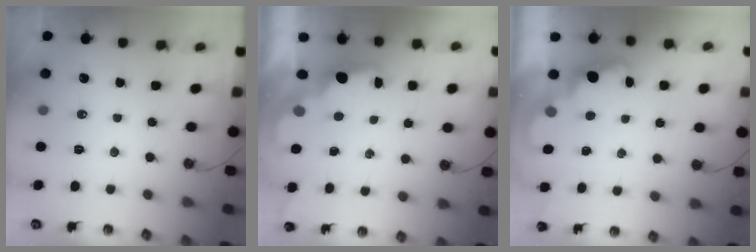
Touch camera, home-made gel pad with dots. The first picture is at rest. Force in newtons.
{"total": 2.2, "press": 2.1, "slide": 0.7}
{"total": 2.3, "press": 2.3, "slide": 0.5}